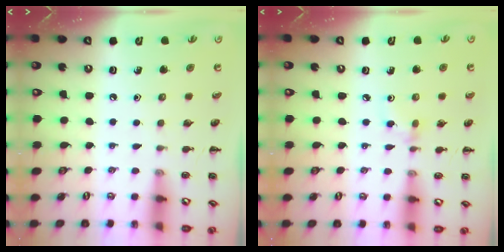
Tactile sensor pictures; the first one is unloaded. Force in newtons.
{"total": 3.0, "press": 2.8, "slide": 1.2}